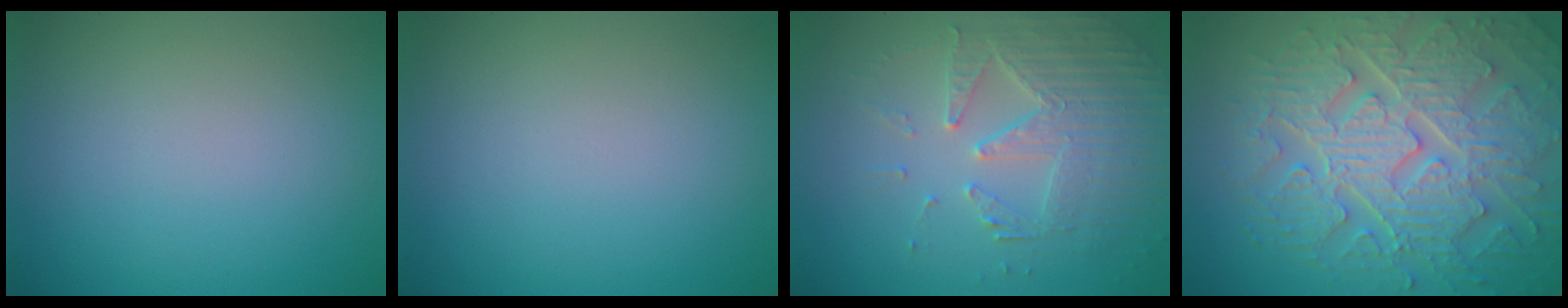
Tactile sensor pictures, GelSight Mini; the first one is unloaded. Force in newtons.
{"total": 0.0}
{"total": 4.2, "press": 3.9, "slide": 1.6}
{"total": 9.2, "press": 6.7, "slide": 6.2}